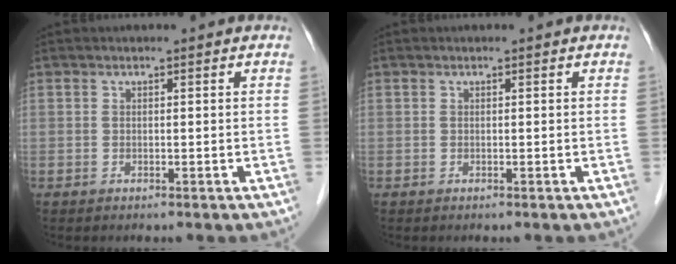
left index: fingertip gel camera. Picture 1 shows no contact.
{"total": 0.0}